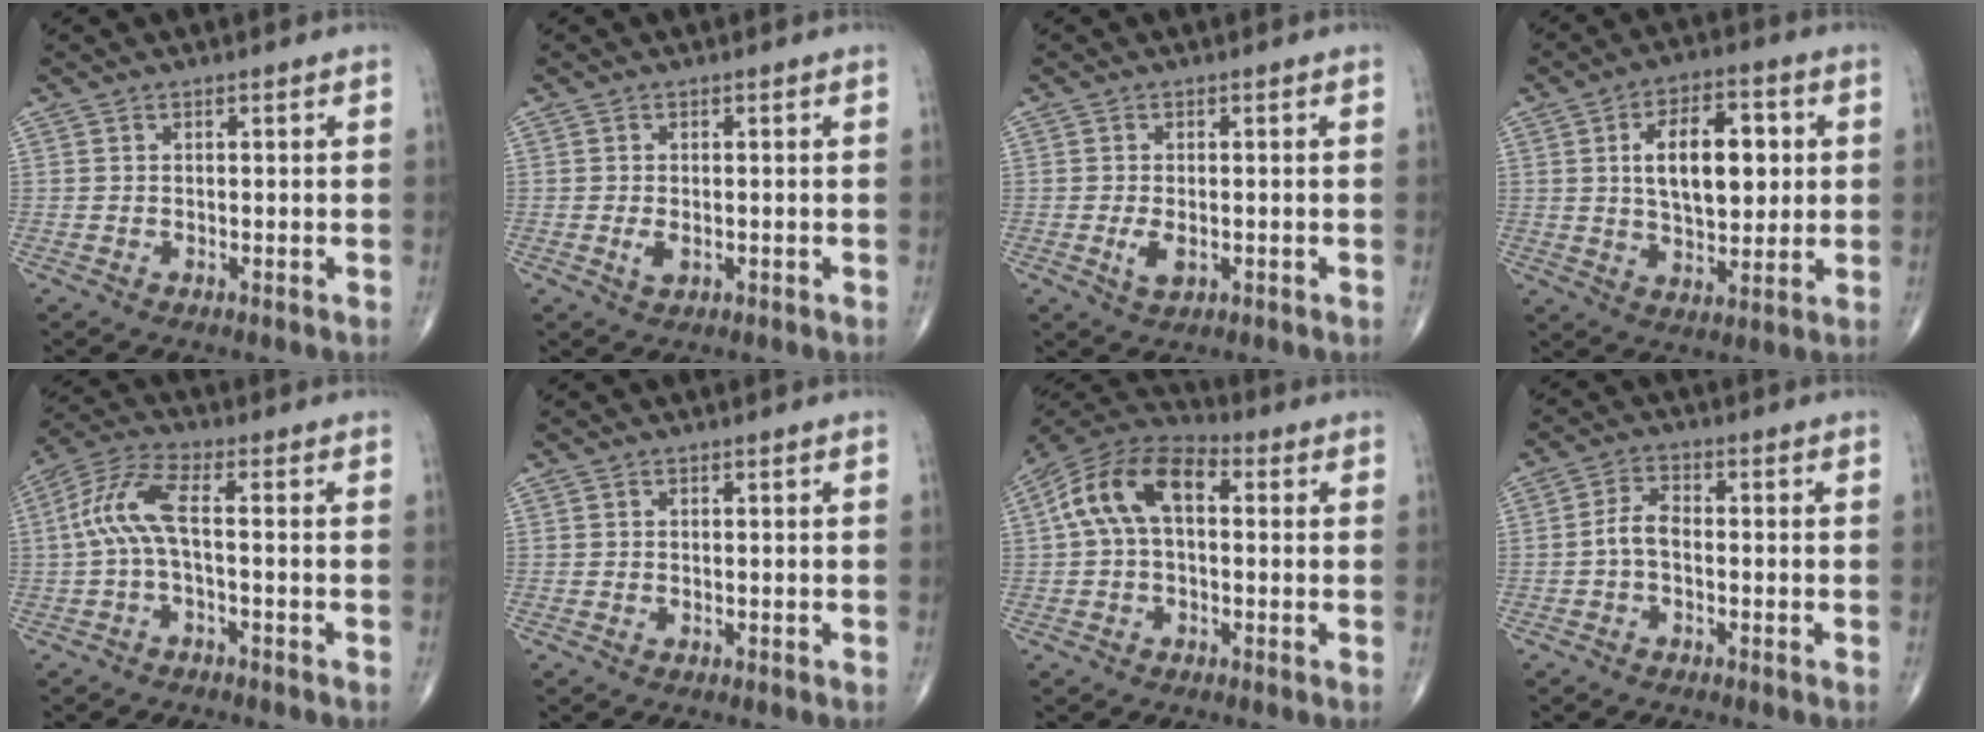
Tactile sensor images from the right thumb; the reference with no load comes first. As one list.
[{"total": 2.0, "force": [-0.4, 1.1, 1.7], "torque": [-0.034, -0.004, -0.007]}, {"total": 3.1, "force": [-0.7, 1.6, 2.6], "torque": [-0.049, -0.005, -0.010]}, {"total": 14.2, "force": [2.5, 7.5, 11.8], "torque": [-0.161, 0.000, 0.041]}, {"total": 8.2, "force": [-0.6, 2.4, 7.8], "torque": [-0.188, 0.036, -0.017]}, {"total": 0.0}, {"total": 12.7, "force": [1.8, 7.4, 10.1], "torque": [-0.186, 0.038, 0.019]}, {"total": 4.7, "force": [-1.1, 2.5, 3.8], "torque": [-0.071, 0.020, -0.029]}]